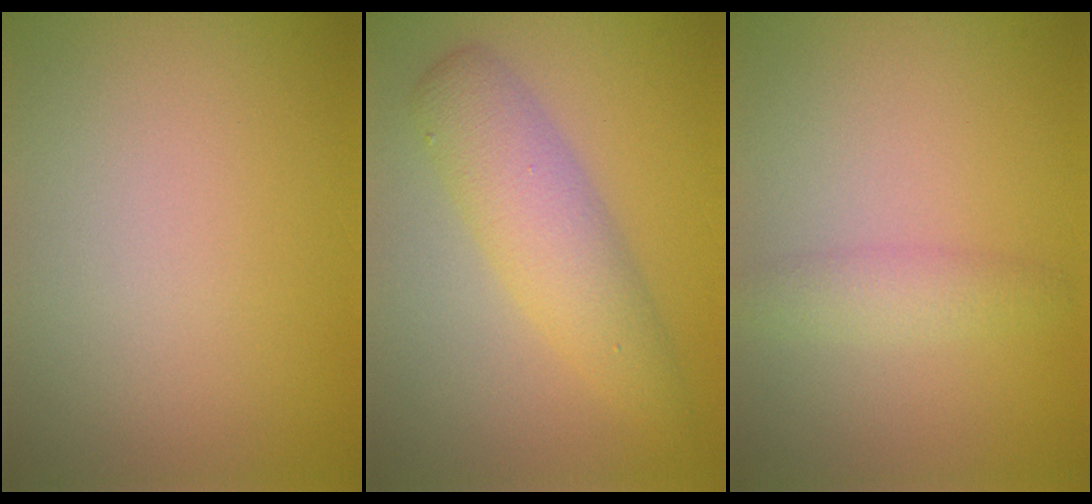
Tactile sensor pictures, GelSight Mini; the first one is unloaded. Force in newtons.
{"total": 4.7, "press": 4.7, "slide": 0.2}
{"total": 1.9, "press": 1.9, "slide": 0.1}